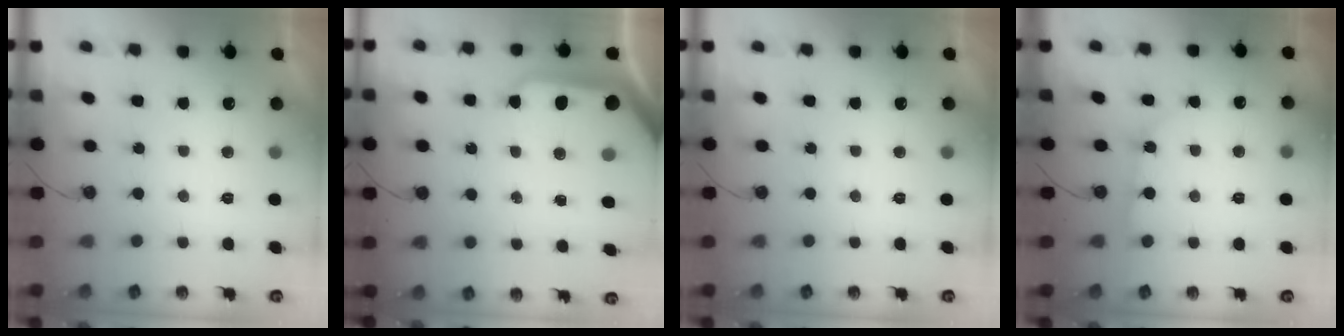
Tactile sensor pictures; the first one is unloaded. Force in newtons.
{"total": 13.6, "press": 13.5, "slide": 1.9}
{"total": 0.0}
{"total": 2.2, "press": 2.2, "slide": 0.3}